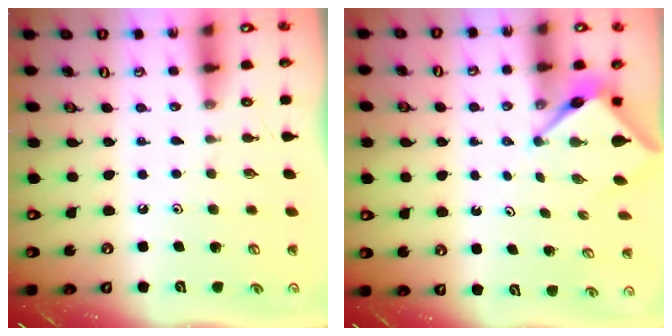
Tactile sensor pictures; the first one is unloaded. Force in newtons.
{"total": 3.9, "press": 3.9, "slide": 0.2}